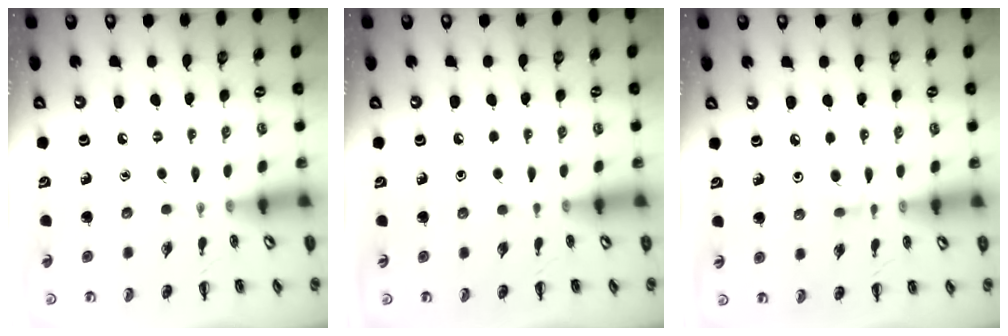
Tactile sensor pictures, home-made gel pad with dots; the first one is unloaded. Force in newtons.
{"total": 0.0}
{"total": 3.6, "press": 3.4, "slide": 1.3}